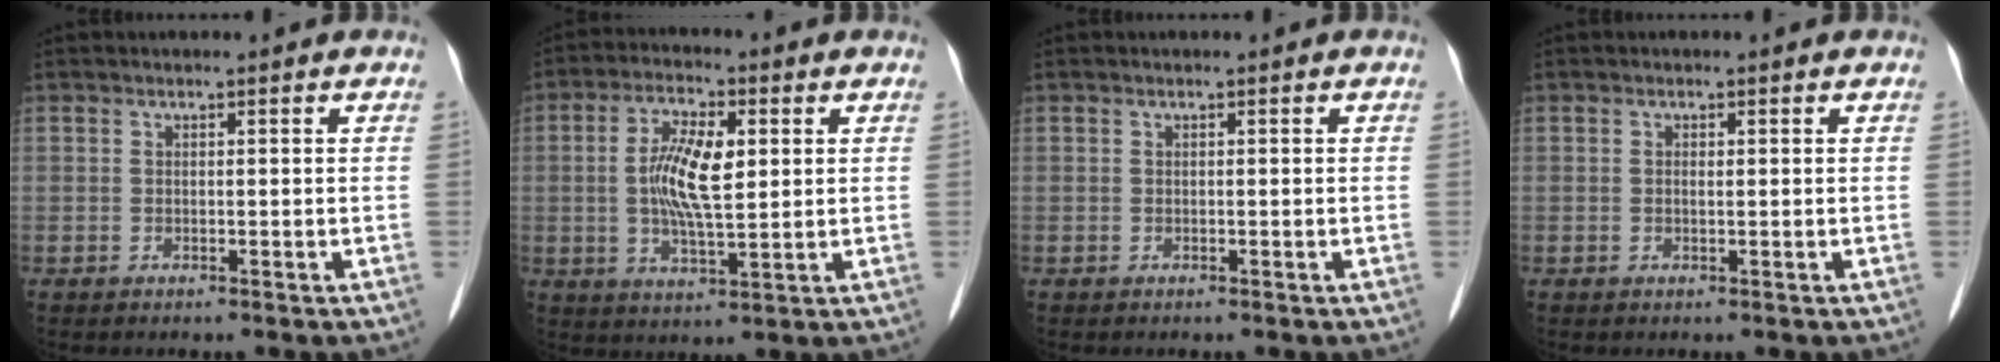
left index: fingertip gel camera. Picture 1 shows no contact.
{"total": 9.0, "force": [1.2, 2.8, 8.5], "torque": [-0.168, 0.004, 0.020]}
{"total": 0.0}
{"total": 0.5, "force": [0.1, 0.2, 0.5], "torque": [-0.013, -0.001, 0.001]}